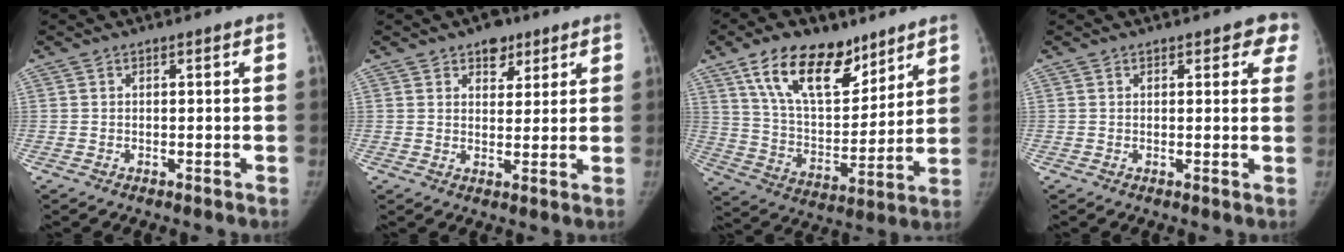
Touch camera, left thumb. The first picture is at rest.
{"total": 5.2, "force": [3.2, 3.3, 2.4], "torque": [-0.004, -0.015, 0.048]}
{"total": 18.8, "force": [11.8, 9.6, 11.0], "torque": [-0.144, -0.057, 0.213]}
{"total": 4.0, "force": [2.7, 2.1, 2.2], "torque": [0.015, -0.006, 0.019]}